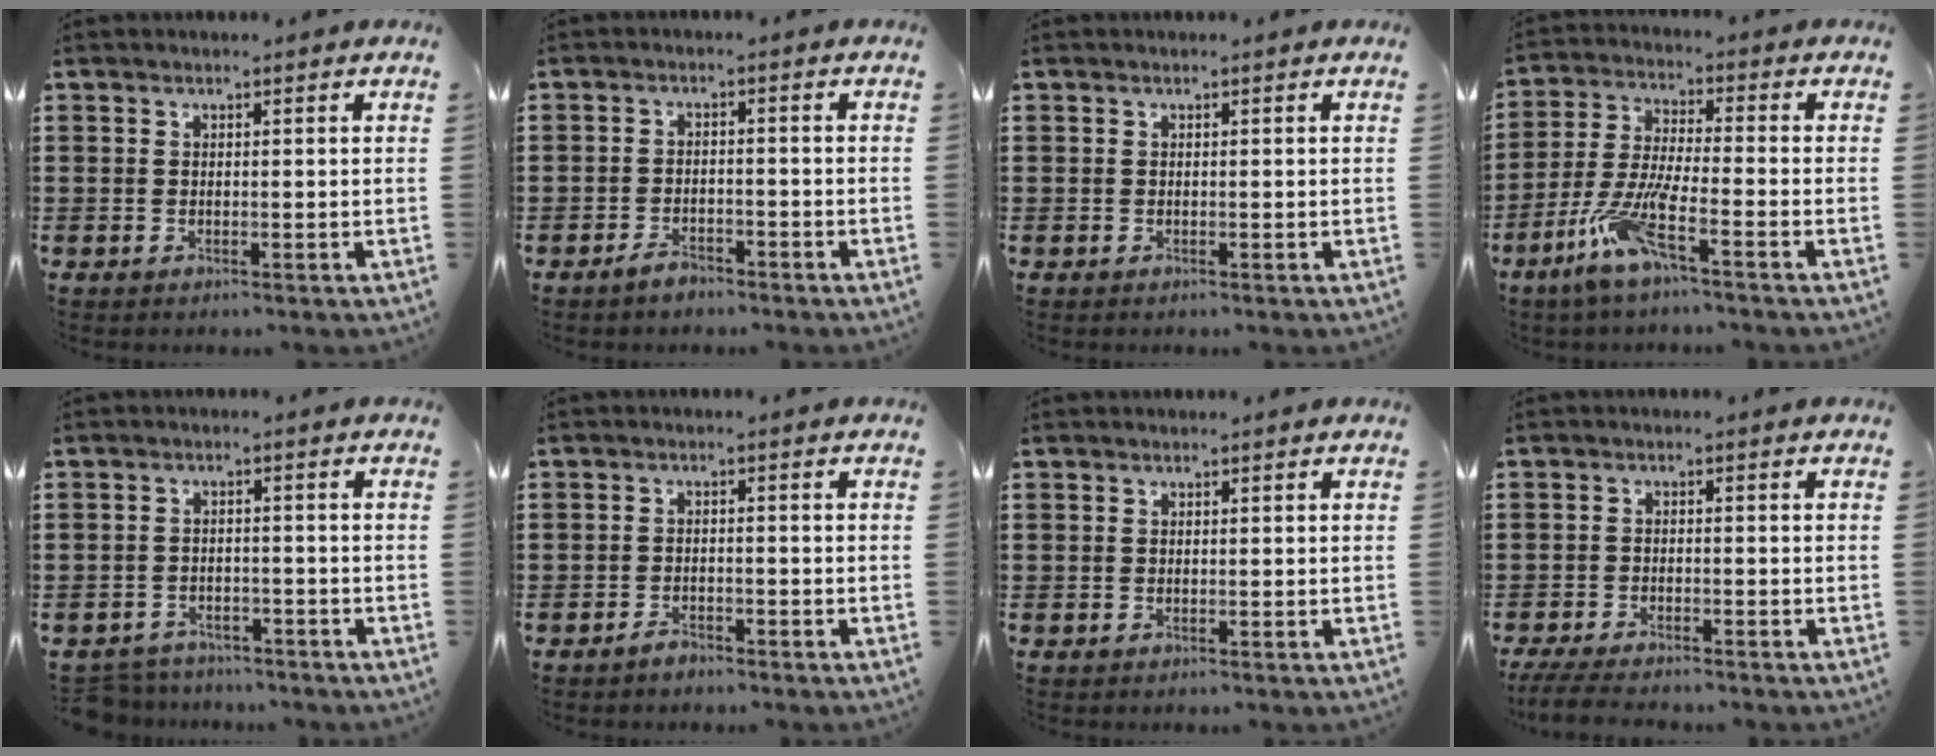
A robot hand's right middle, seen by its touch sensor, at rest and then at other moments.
{"total": 2.4, "force": [-2.0, 0.8, 1.0], "torque": [-0.021, 0.001, -0.038]}
{"total": 0.0}
{"total": 8.3, "force": [-5.1, 1.1, 6.5], "torque": [-0.154, -0.013, -0.103]}
{"total": 3.4, "force": [-3.4, 0.6, -0.1], "torque": [-0.006, -0.001, -0.072]}
{"total": 1.9, "force": [-1.7, 0.6, 0.6], "torque": [-0.017, -0.003, -0.032]}
{"total": 0.0}
{"total": 3.4, "force": [-3.2, 0.3, 1.2], "torque": [-0.036, -0.009, -0.067]}